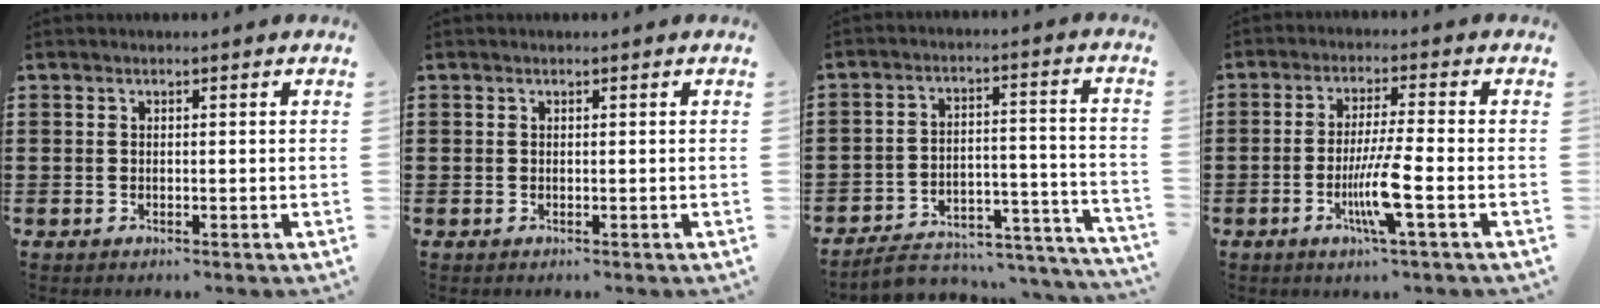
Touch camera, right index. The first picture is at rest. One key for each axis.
{"total": 0.0}
{"total": 5.9, "fx": -5.5, "fy": 1.4, "fz": 1.6, "tx": -0.023, "ty": 0.013, "tz": -0.105}
{"total": 7.5, "fx": -2.5, "fy": 0.1, "fz": 7.0, "tx": -0.136, "ty": -0.018, "tz": -0.049}